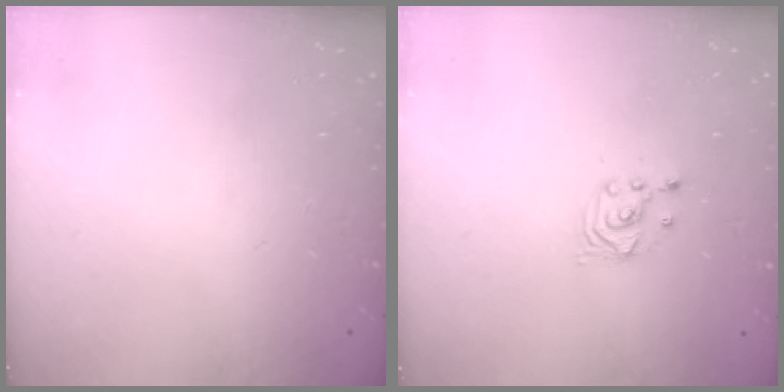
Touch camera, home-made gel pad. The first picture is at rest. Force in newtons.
{"total": 2.4, "press": 2.3, "slide": 0.2}